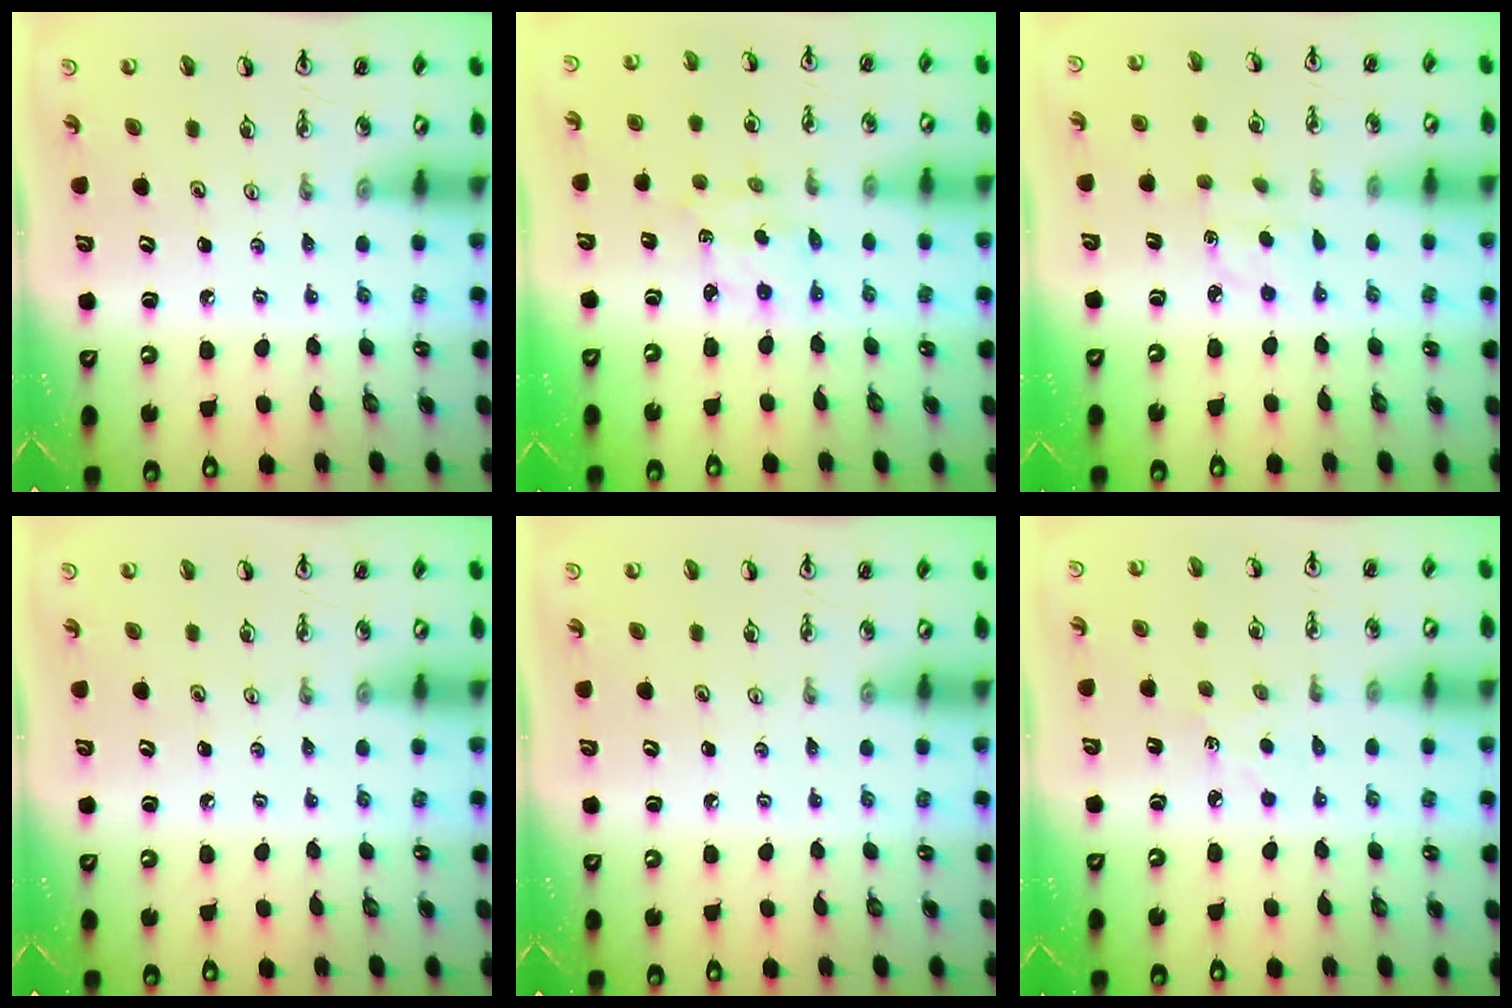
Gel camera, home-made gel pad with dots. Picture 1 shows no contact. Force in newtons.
{"total": 2.3, "press": 2.3, "slide": 0.4}
{"total": 2.7, "press": 2.6, "slide": 0.4}
{"total": 0.0}
{"total": 0.0}
{"total": 3.2, "press": 3.2, "slide": 0.3}